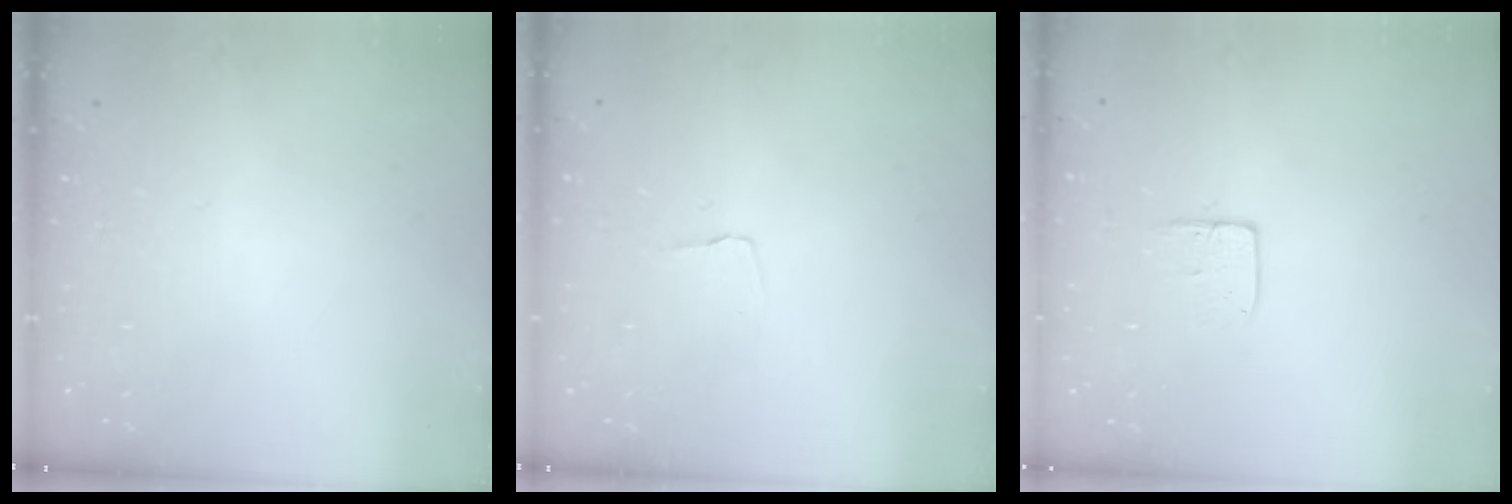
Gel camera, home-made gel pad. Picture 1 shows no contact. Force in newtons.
{"total": 2.9, "press": 2.8, "slide": 0.3}
{"total": 5.4, "press": 5.4, "slide": 0.4}